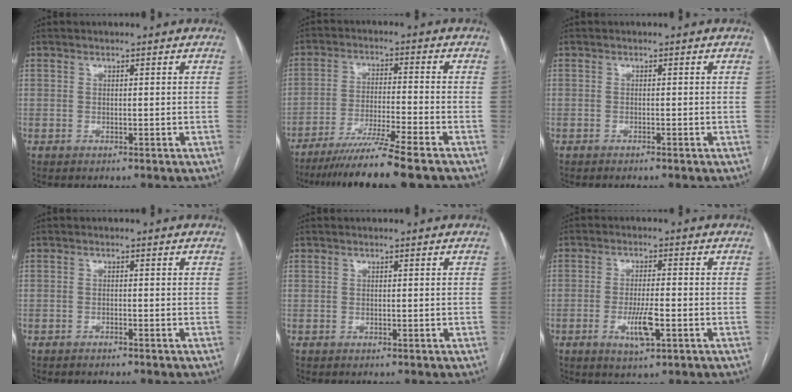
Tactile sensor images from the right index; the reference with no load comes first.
{"total": 11.2, "force": [-9.0, -1.6, 6.4], "torque": [-0.095, -0.037, -0.148]}
{"total": 1.0, "force": [-0.8, -0.2, 0.5], "torque": [-0.008, 0.001, -0.013]}
{"total": 0.6, "force": [-0.6, -0.1, 0.2], "torque": [-0.007, 0.000, -0.011]}
{"total": 0.0}
{"total": 5.5, "force": [-1.9, 0.9, 5.0], "torque": [-0.096, -0.007, -0.029]}